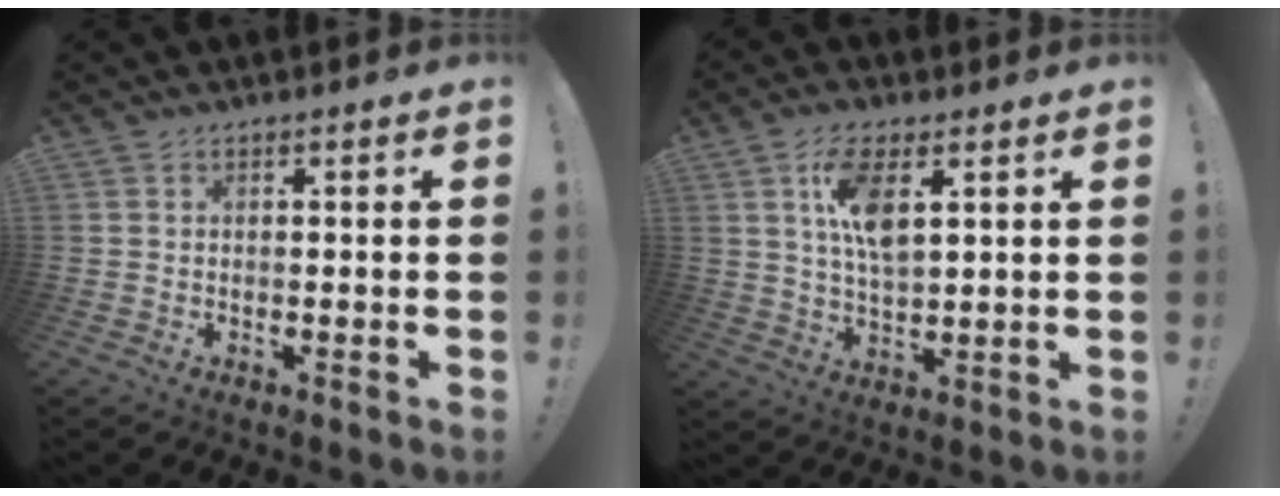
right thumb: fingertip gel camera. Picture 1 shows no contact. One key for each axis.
{"total": 10.6, "fx": 4.4, "fy": 4.5, "fz": 8.5, "tx": -0.160, "ty": -0.006, "tz": 0.078}